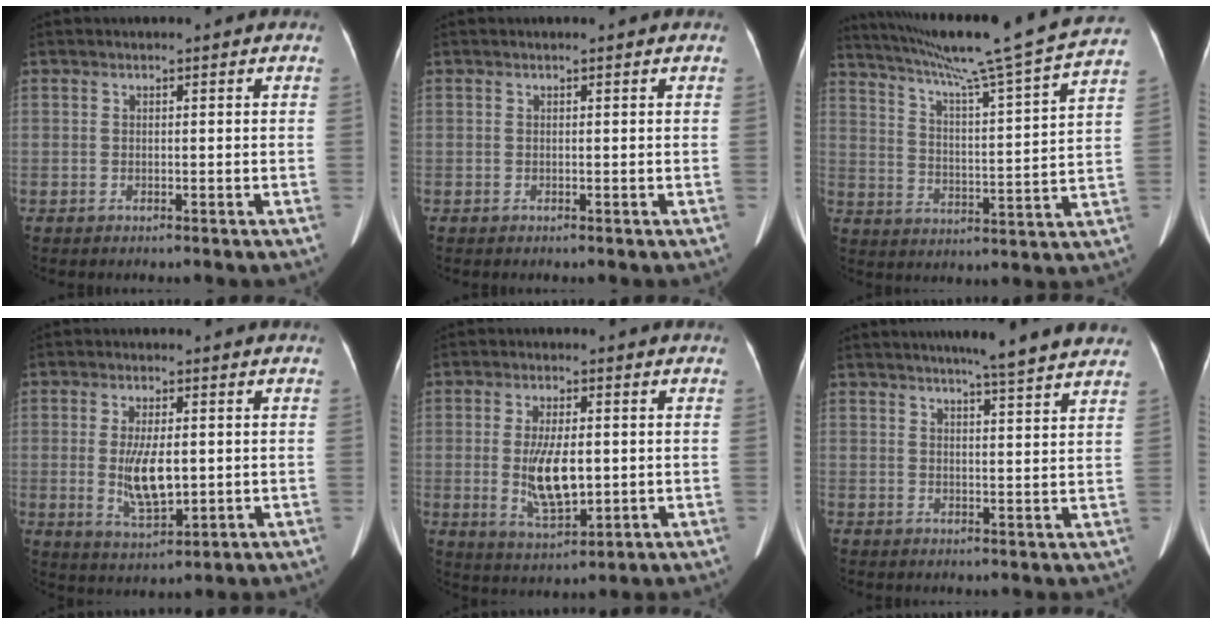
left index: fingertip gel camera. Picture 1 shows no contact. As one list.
[{"total": 0.0}, {"total": 22.7, "force": [19.4, -2.0, 11.6], "torque": [-0.195, -0.028, 0.270]}, {"total": 7.3, "force": [-0.2, 2.6, 6.8], "torque": [-0.139, -0.013, 0.002]}, {"total": 8.4, "force": [-0.5, 3.1, 7.8], "torque": [-0.160, -0.012, -0.002]}, {"total": 11.1, "force": [9.8, 0.0, 5.3], "torque": [-0.070, 0.006, 0.105]}]